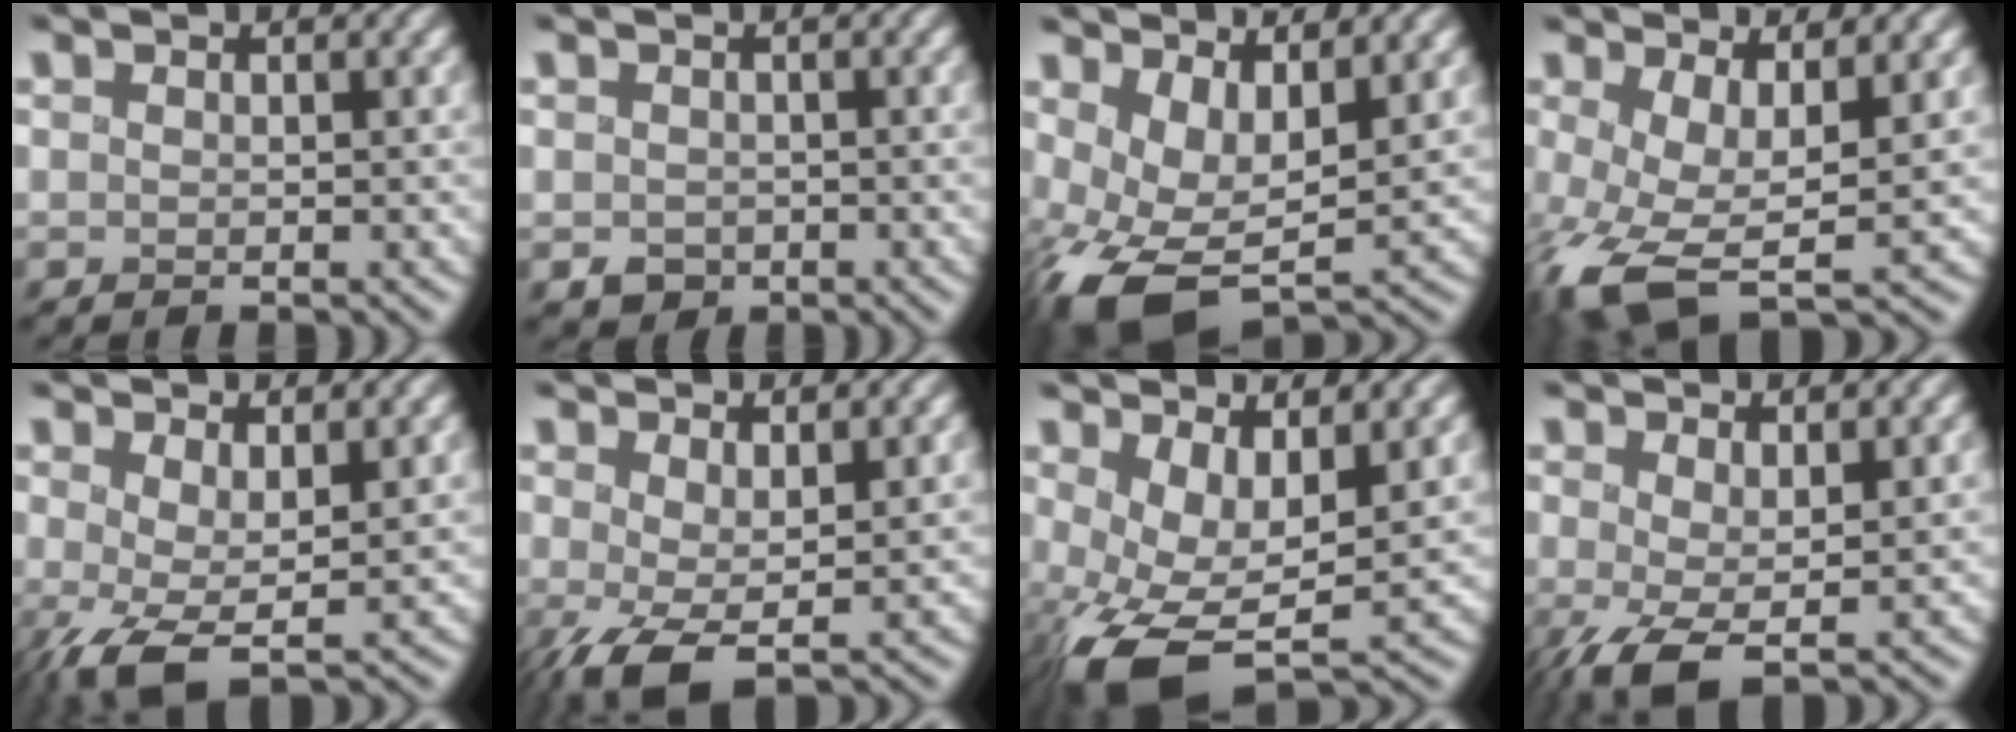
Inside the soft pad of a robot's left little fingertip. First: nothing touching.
{"total": 1.3, "force": [-0.5, 1.1, 0.4], "torque": [-0.007, -0.003, -0.008]}
{"total": 9.7, "force": [-1.5, 5.6, 7.8], "torque": [-0.162, -0.037, -0.014]}
{"total": 8.5, "force": [-2.0, 4.1, 7.2], "torque": [-0.154, -0.023, -0.034]}
{"total": 4.9, "force": [-0.6, 2.1, 4.4], "torque": [-0.086, -0.004, -0.016]}
{"total": 4.8, "force": [-0.7, 2.0, 4.3], "torque": [-0.086, -0.004, -0.016]}
{"total": 9.3, "force": [-2.0, 4.9, 7.7], "torque": [-0.160, -0.032, -0.023]}
{"total": 4.4, "force": [-0.7, 1.7, 3.9], "torque": [-0.079, -0.004, -0.018]}